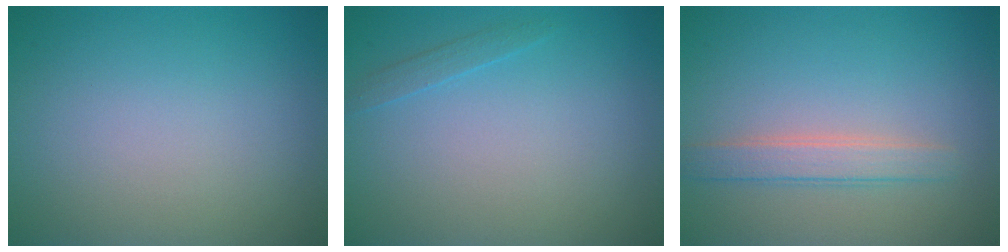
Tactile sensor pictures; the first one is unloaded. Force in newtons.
{"total": 0.9, "press": 0.9, "slide": 0.1}
{"total": 2.4, "press": 2.4, "slide": 0.2}